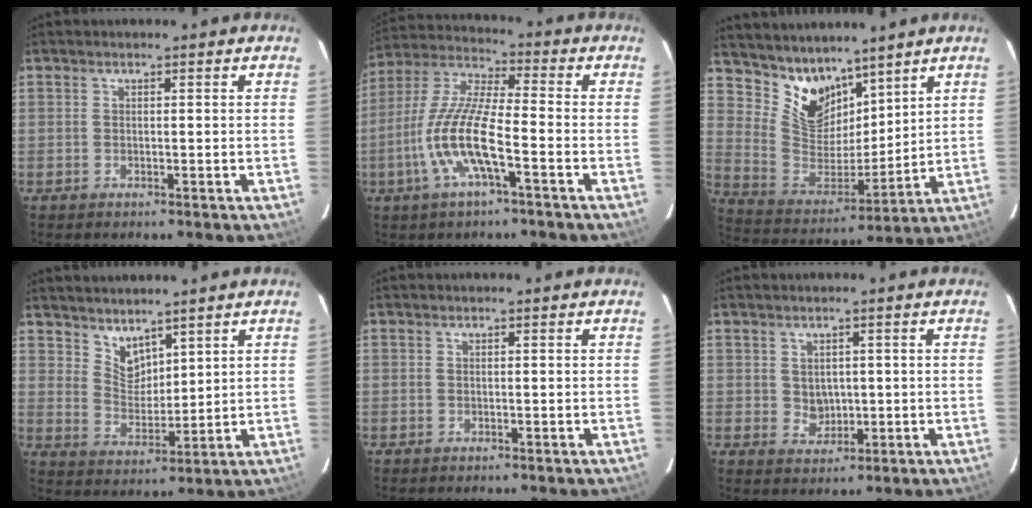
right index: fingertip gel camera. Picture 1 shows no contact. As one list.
[{"total": 12.7, "force": [-4.8, 2.2, 11.6], "torque": [-0.244, -0.005, -0.096]}, {"total": 12.7, "force": [9.7, 6.8, 4.5], "torque": [-0.094, -0.001, 0.197]}, {"total": 5.9, "force": [4.9, 2.8, 1.8], "torque": [-0.023, -0.001, 0.098]}, {"total": 0.0}, {"total": 3.2, "force": [0.5, 2.9, 1.3], "torque": [-0.021, 0.004, 0.015]}]